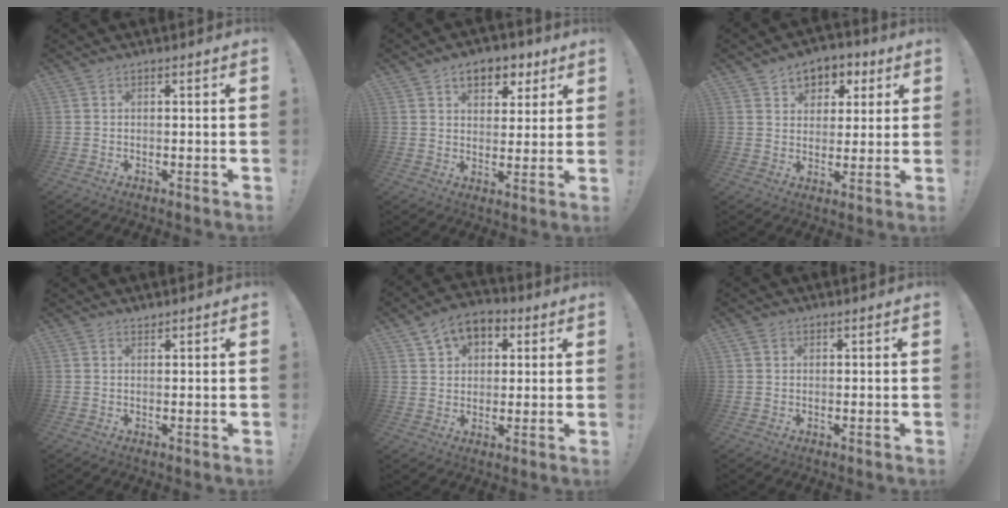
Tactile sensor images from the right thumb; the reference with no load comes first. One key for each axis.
{"total": 9.2, "fx": 4.8, "fy": 6.1, "fz": 4.9, "tx": -0.063, "ty": -0.021, "tz": 0.087}
{"total": 6.5, "fx": 2.3, "fy": 5.8, "fz": 1.8, "tx": -0.020, "ty": -0.011, "tz": 0.046}
{"total": 0.9, "fx": 0.9, "fy": 0.2, "fz": 0.1, "tx": 0.004, "ty": -0.003, "tz": 0.016}
{"total": 9.0, "fx": 4.3, "fy": 6.6, "fz": 4.4, "tx": -0.068, "ty": -0.015, "tz": 0.084}
{"total": 1.4, "fx": 0.8, "fy": 1.1, "fz": 0.4, "tx": -0.002, "ty": 0.000, "tz": 0.015}